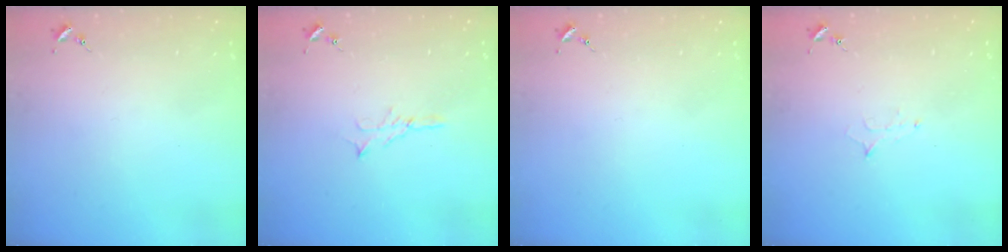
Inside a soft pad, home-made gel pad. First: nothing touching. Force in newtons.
{"total": 4.7, "press": 4.7, "slide": 0.5}
{"total": 0.0}
{"total": 5.8, "press": 5.7, "slide": 0.6}